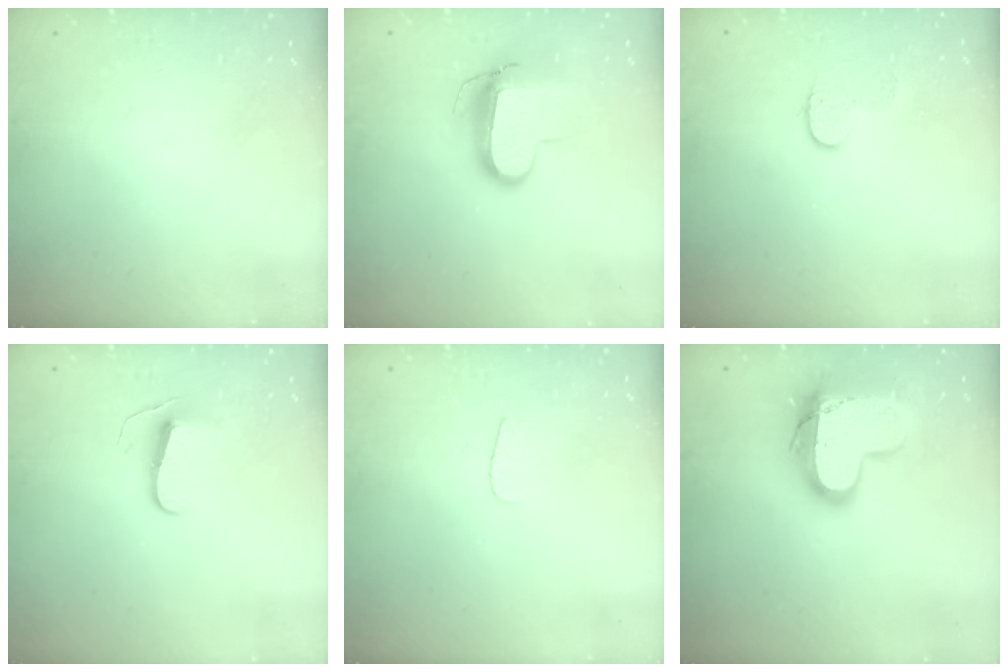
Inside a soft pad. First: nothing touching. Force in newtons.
{"total": 11.6, "press": 11.5, "slide": 1.3}
{"total": 6.8, "press": 6.8, "slide": 0.2}
{"total": 7.5, "press": 7.4, "slide": 0.6}
{"total": 3.6, "press": 3.5, "slide": 0.4}
{"total": 16.2, "press": 16.1, "slide": 1.1}